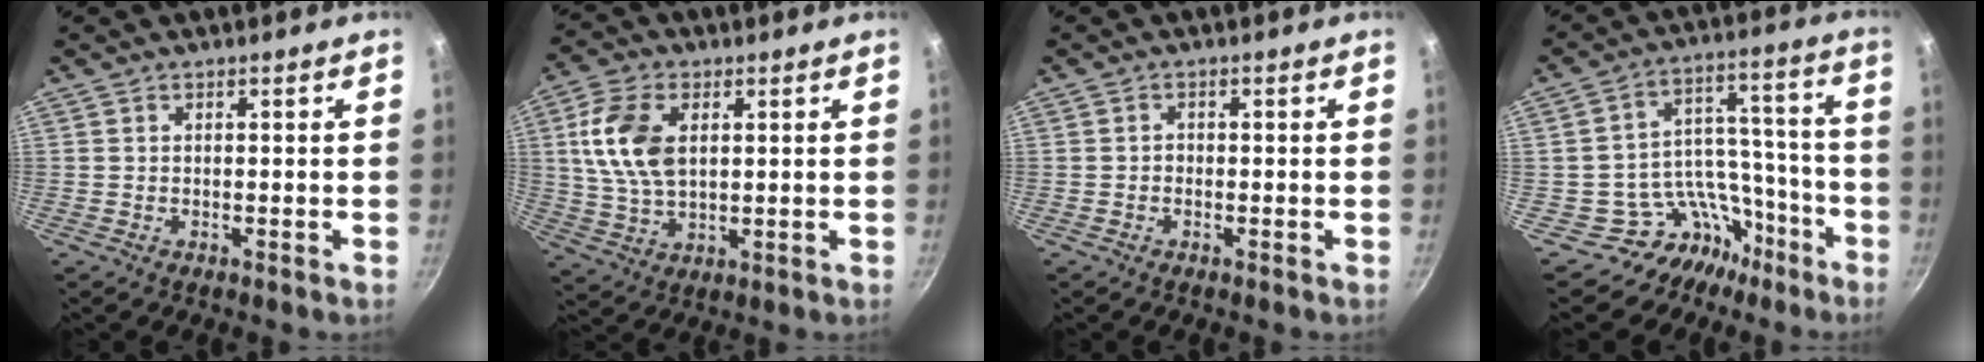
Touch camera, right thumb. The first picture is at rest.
{"total": 11.8, "force": [2.7, 7.1, 9.0], "torque": [-0.166, -0.003, 0.053]}
{"total": 0.7, "force": [-0.3, 0.6, 0.3], "torque": [-0.004, 0.003, -0.006]}
{"total": 12.7, "force": [-8.9, 9.0, 1.3], "torque": [0.060, 0.119, -0.142]}